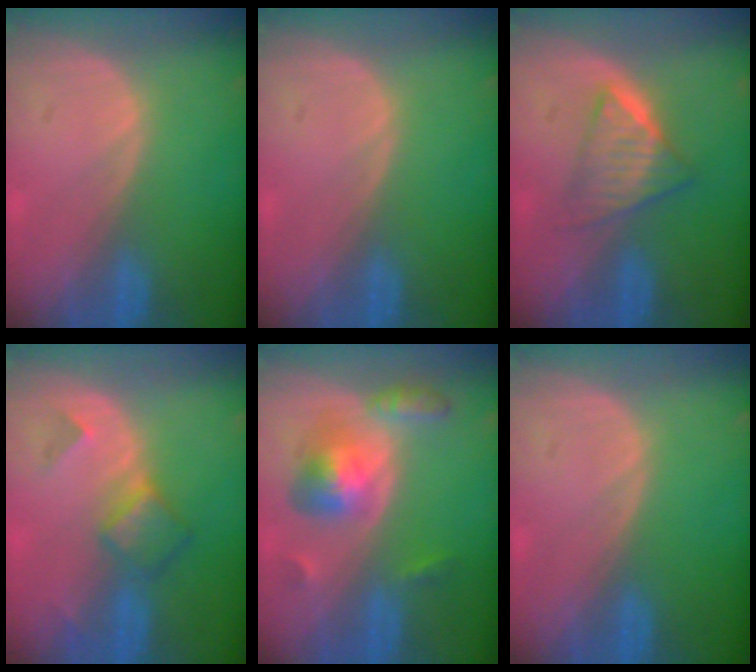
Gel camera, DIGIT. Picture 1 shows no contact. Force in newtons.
{"total": 0.0}
{"total": 6.2, "press": 5.3, "slide": 3.3}
{"total": 5.0, "press": 4.4, "slide": 2.4}
{"total": 6.5, "press": 6.5, "slide": 0.4}
{"total": 0.0}